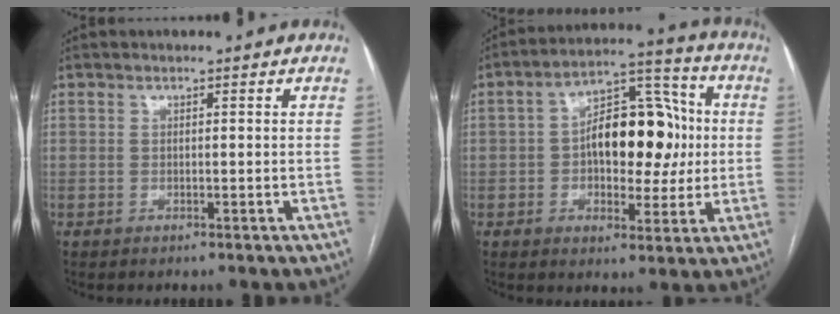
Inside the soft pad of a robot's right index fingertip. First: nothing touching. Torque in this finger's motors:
{"motor_torque": [2.06, 0.08, 0.98, 0.18]}